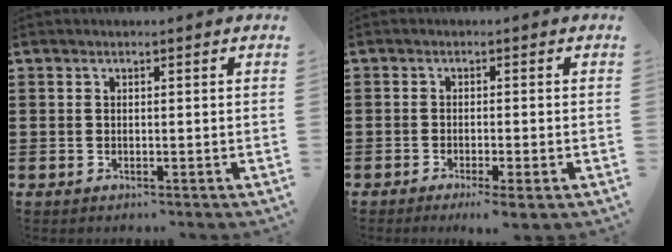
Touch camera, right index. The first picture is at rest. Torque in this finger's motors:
{"motor_torque": [0.67, -0.70, -0.01, 0.04]}